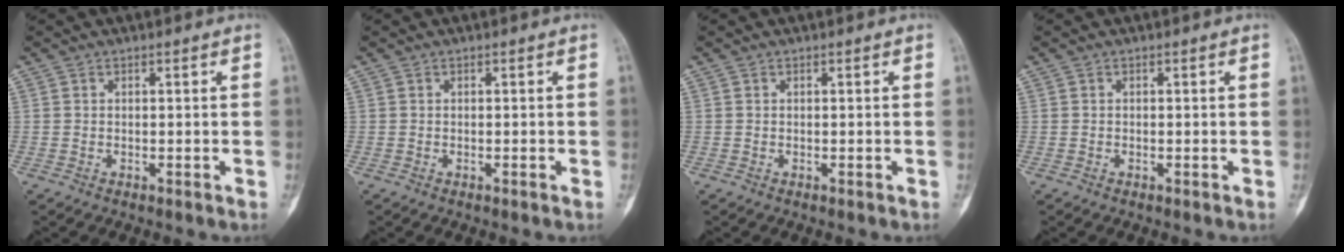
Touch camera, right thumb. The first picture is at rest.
{"total": 0.0}
{"total": 0.0}
{"total": 0.0}